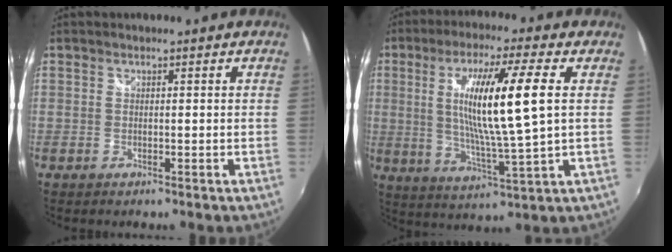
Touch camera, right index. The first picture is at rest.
{"total": 14.7, "force": [2.2, -0.2, 14.5], "torque": [-0.259, -0.010, 0.042]}